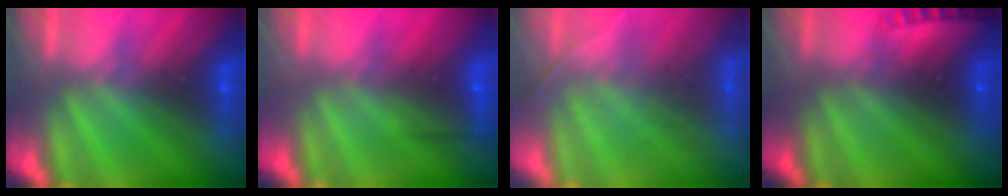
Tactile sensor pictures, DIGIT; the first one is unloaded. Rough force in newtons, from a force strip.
{"total": 2.6}
{"total": 1.7}
{"total": 2.3}